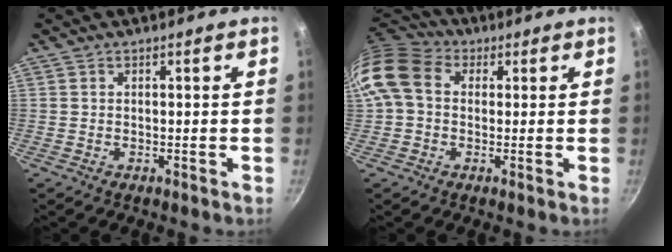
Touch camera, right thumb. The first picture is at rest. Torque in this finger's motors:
{"motor_torque": [0.19, 0.75, 0.88, -0.84, 0.15]}